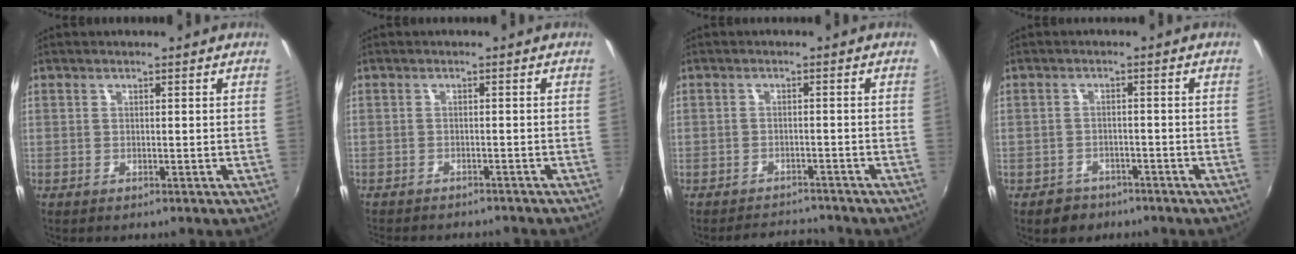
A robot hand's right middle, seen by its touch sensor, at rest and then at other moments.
{"total": 6.6, "force": [-6.0, 1.5, 2.2], "torque": [-0.058, -0.013, -0.085]}
{"total": 4.7, "force": [-4.5, 1.4, 0.4], "torque": [-0.021, 0.017, -0.066]}
{"total": 4.2, "force": [-3.0, 2.9, 0.8], "torque": [-0.033, 0.004, -0.043]}